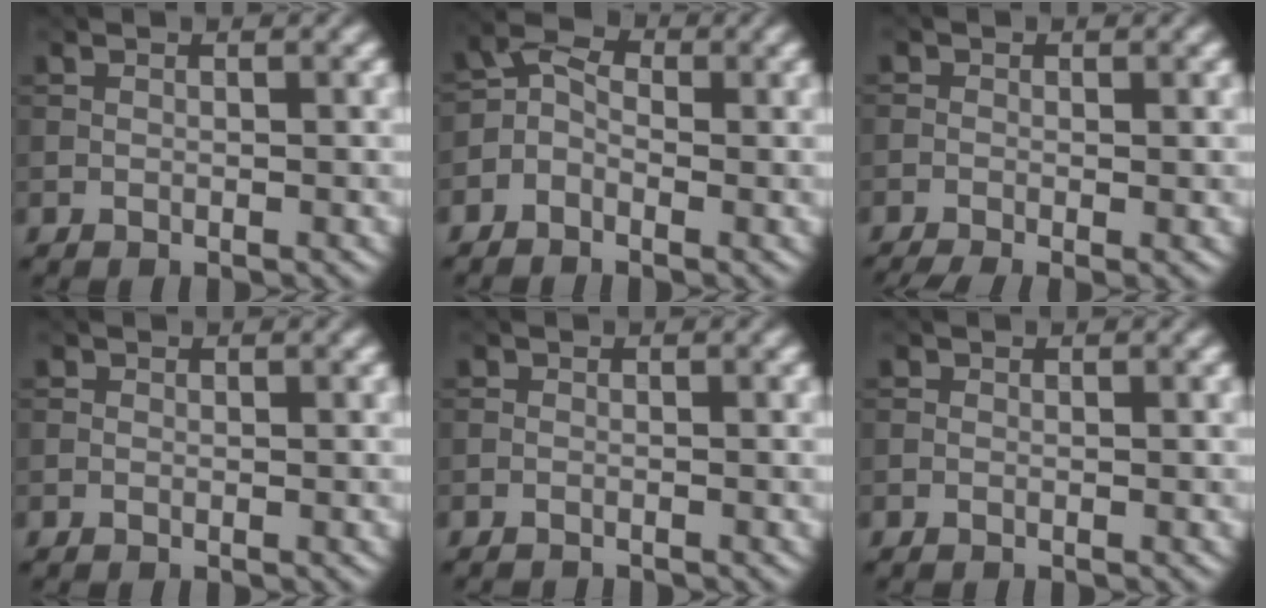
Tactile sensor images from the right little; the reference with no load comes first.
{"total": 2.4, "force": [-1.5, 1.7, 1.0], "torque": [-0.010, 0.008, -0.036]}
{"total": 2.0, "force": [-1.6, 0.4, 1.2], "torque": [-0.019, -0.012, -0.030]}
{"total": 0.6, "force": [-0.5, 0.0, -0.4], "torque": [0.012, -0.004, -0.004]}
{"total": 1.7, "force": [-1.7, 0.0, -0.3], "torque": [0.013, -0.008, -0.027]}
{"total": 0.9, "force": [-0.8, 0.1, -0.4], "torque": [0.012, -0.007, -0.011]}